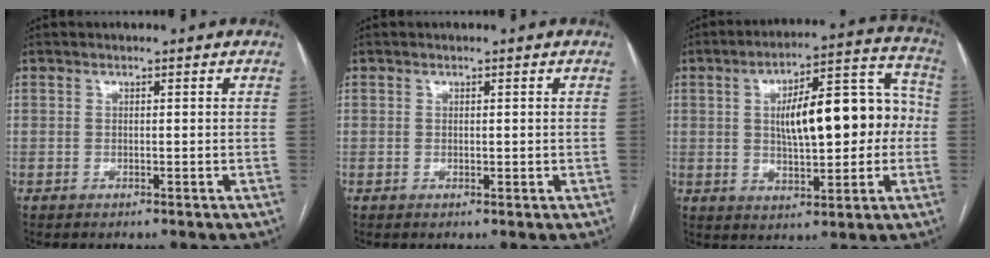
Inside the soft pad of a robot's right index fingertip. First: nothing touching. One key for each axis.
{"total": 0.8, "fx": 0.1, "fy": 0.6, "fz": 0.6, "tx": -0.009, "ty": -0.001, "tz": 0.003}
{"total": 15.9, "fx": 0.8, "fy": 5.5, "fz": 15.0, "tx": -0.217, "ty": 0.045, "tz": 0.017}